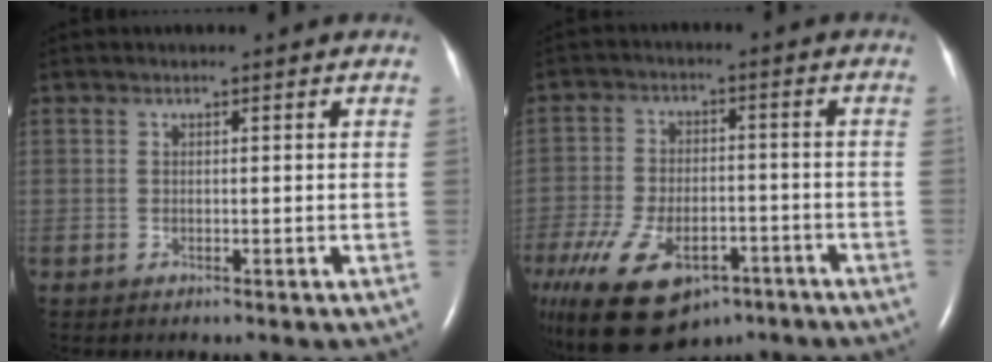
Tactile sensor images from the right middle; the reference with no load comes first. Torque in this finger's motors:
{"motor_torque": [1.79, -0.35, 1.06, 0.21]}